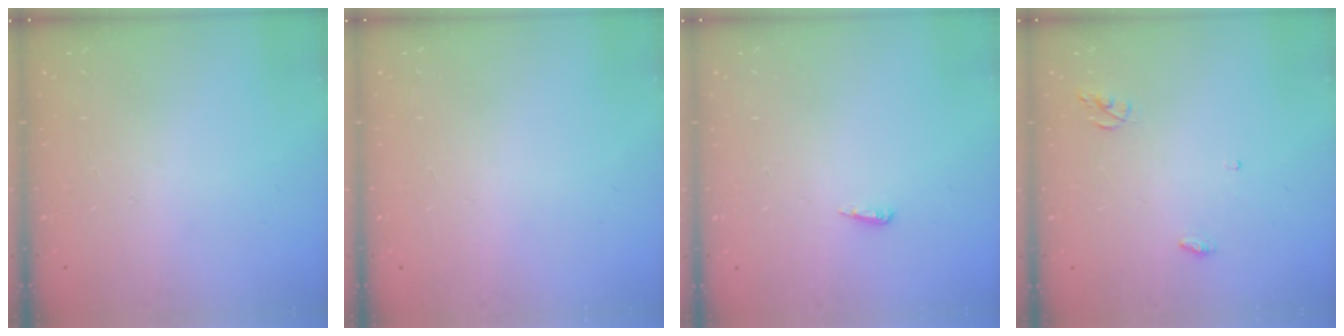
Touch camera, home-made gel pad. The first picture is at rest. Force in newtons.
{"total": 1.1, "press": 0.9, "slide": 0.6}
{"total": 3.6, "press": 3.5, "slide": 0.6}
{"total": 3.7, "press": 3.7, "slide": 0.1}